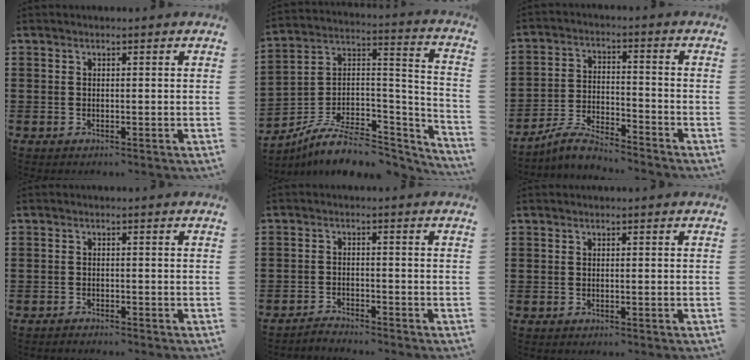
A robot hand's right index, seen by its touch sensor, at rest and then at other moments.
{"total": 9.3, "force": [-6.5, 3.8, 5.6], "torque": [-0.105, 0.012, -0.123]}
{"total": 5.5, "force": [-5.3, 0.3, 1.6], "torque": [-0.049, -0.003, -0.107]}
{"total": 1.1, "force": [-1.1, 0.0, 0.0], "torque": [-0.002, 0.002, -0.023]}
{"total": 2.1, "force": [-2.1, 0.0, -0.1], "torque": [-0.006, 0.003, -0.045]}
{"total": 0.0}